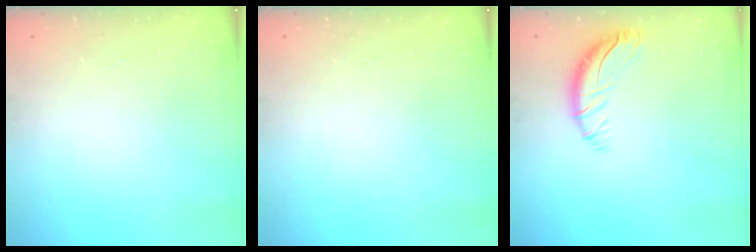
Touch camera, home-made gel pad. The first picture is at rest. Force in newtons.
{"total": 0.0}
{"total": 9.3, "press": 9.2, "slide": 1.4}